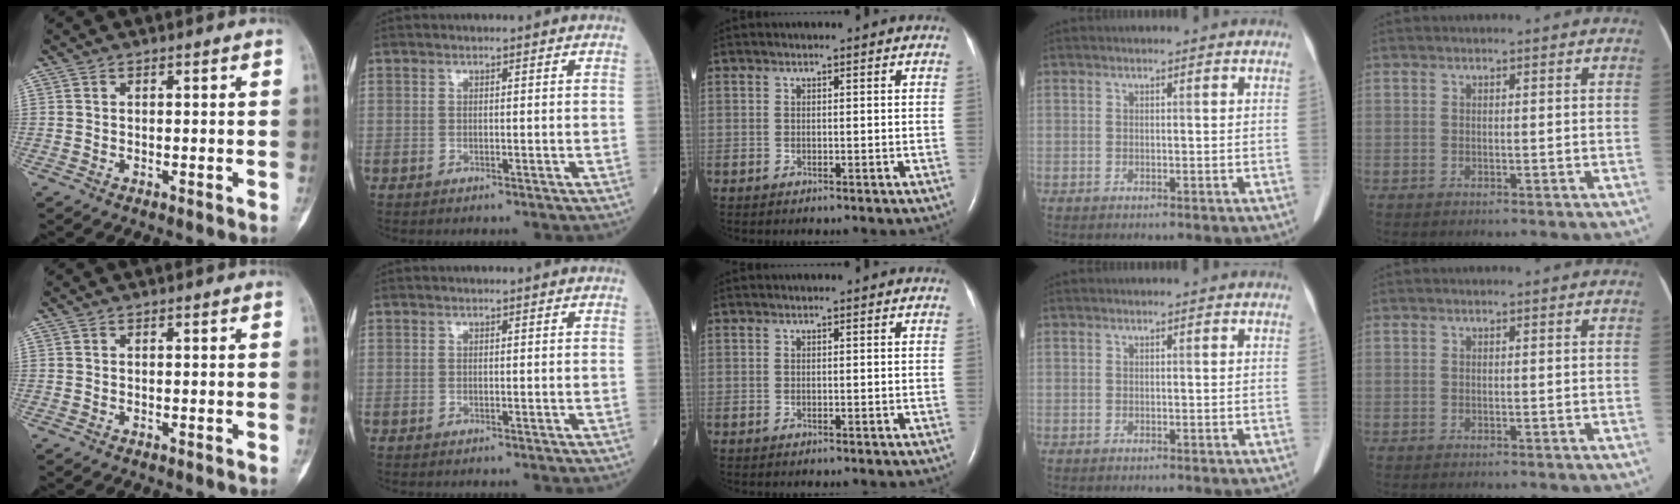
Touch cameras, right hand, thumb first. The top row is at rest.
{}